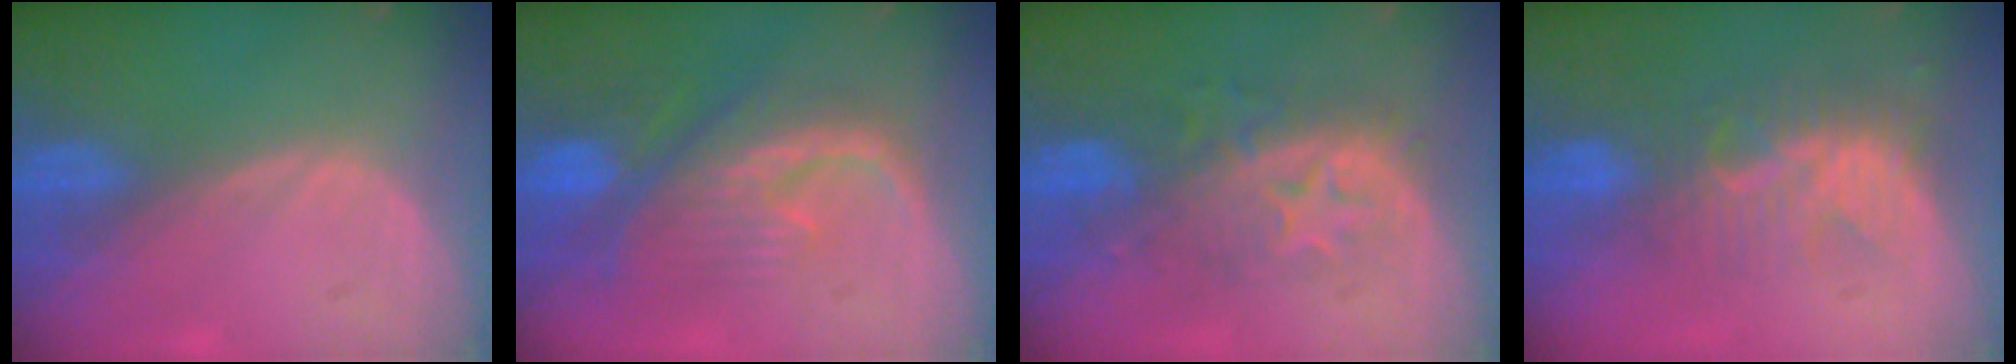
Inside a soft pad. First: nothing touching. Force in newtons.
{"total": 10.1, "press": 9.0, "slide": 4.4}
{"total": 8.3, "press": 8.0, "slide": 2.2}
{"total": 8.4, "press": 7.5, "slide": 3.9}